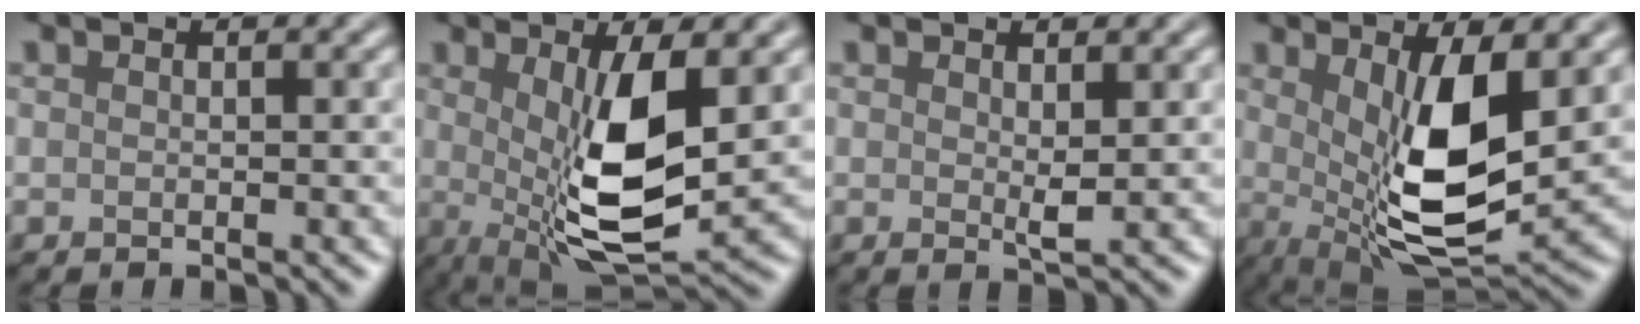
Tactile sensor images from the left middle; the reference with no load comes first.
{"total": 9.0, "force": [0.3, 2.8, 8.5], "torque": [-0.153, -0.018, 0.010]}
{"total": 1.3, "force": [0.6, 0.2, 1.2], "torque": [-0.025, -0.006, 0.010]}
{"total": 9.4, "force": [1.1, 3.3, 8.7], "torque": [-0.160, -0.024, 0.026]}